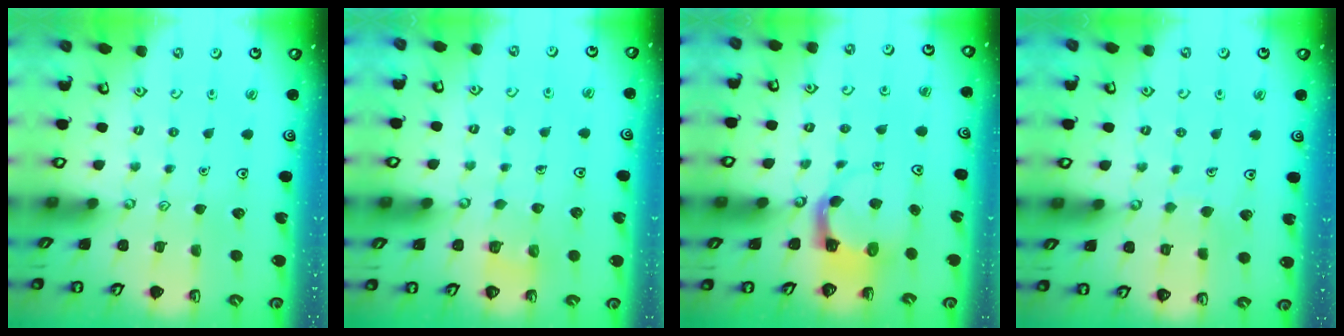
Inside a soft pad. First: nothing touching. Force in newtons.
{"total": 3.2, "press": 3.2, "slide": 0.2}
{"total": 4.0, "press": 3.9, "slide": 0.4}
{"total": 2.7, "press": 2.7, "slide": 0.1}